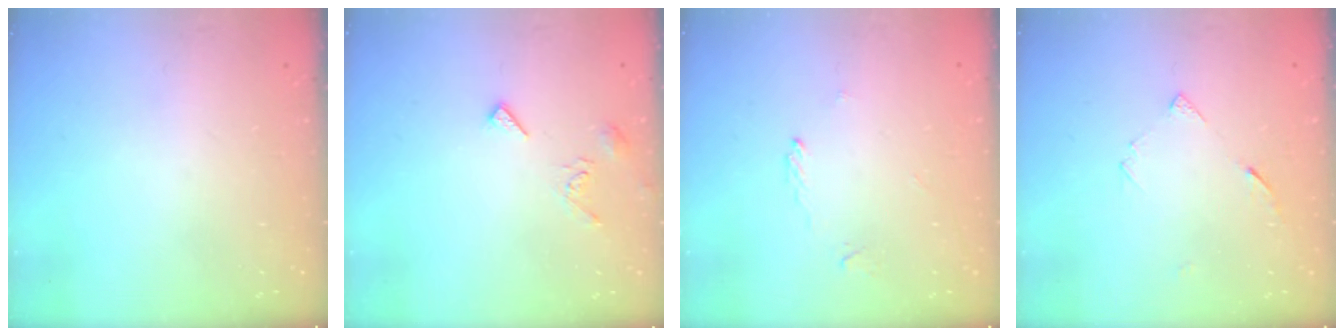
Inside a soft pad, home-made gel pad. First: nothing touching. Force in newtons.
{"total": 6.0, "press": 6.0, "slide": 0.4}
{"total": 1.9, "press": 1.9, "slide": 0.2}
{"total": 4.3, "press": 4.2, "slide": 0.6}